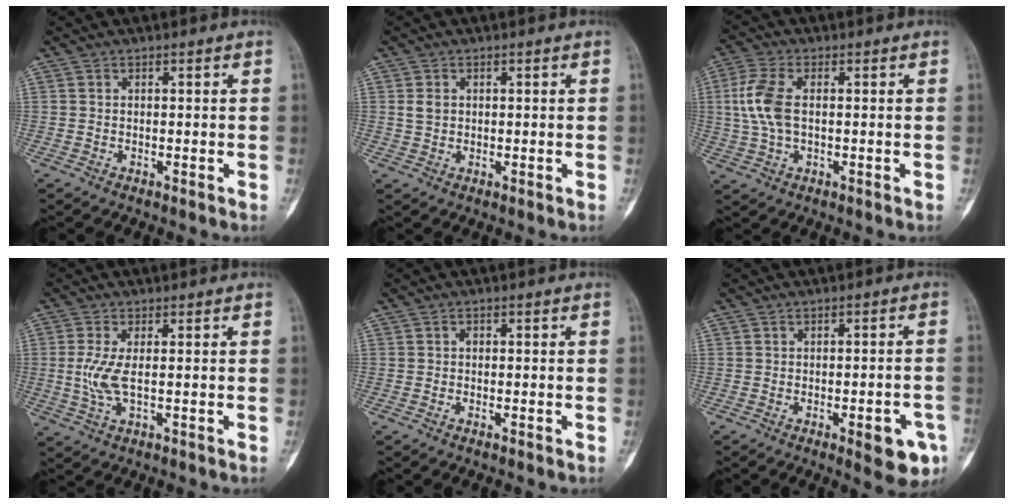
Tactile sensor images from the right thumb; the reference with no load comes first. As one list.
[{"total": 2.0, "force": [0.5, 1.6, 1.2], "torque": [-0.014, 0.001, 0.014]}, {"total": 8.1, "force": [0.7, 4.3, 6.9], "torque": [-0.166, 0.007, 0.014]}, {"total": 4.9, "force": [0.1, 1.4, 4.7], "torque": [-0.125, -0.007, 0.003]}, {"total": 0.5, "force": [-0.2, 0.4, 0.4], "torque": [-0.001, 0.002, -0.007]}, {"total": 7.5, "force": [-3.2, 2.5, 6.3], "torque": [-0.060, 0.011, -0.031]}]